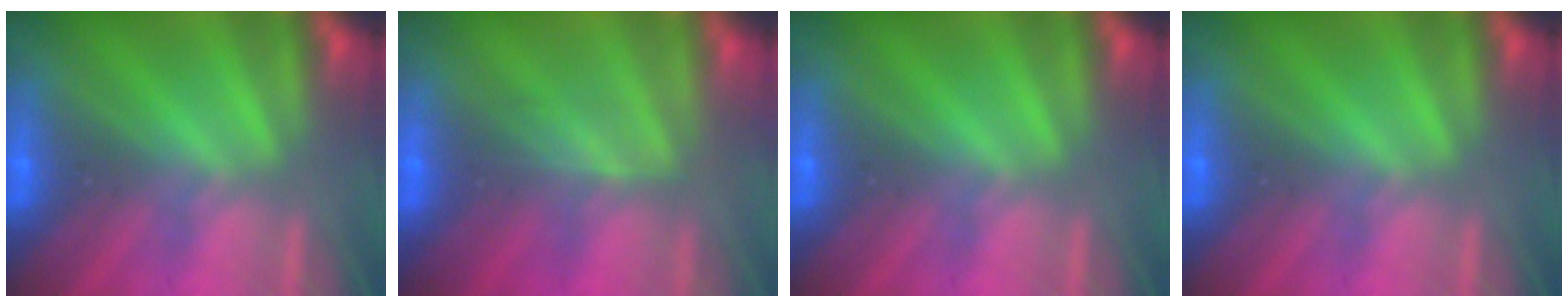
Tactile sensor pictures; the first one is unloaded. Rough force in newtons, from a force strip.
{"total": 2.4}
{"total": 0.0}
{"total": 0.0}